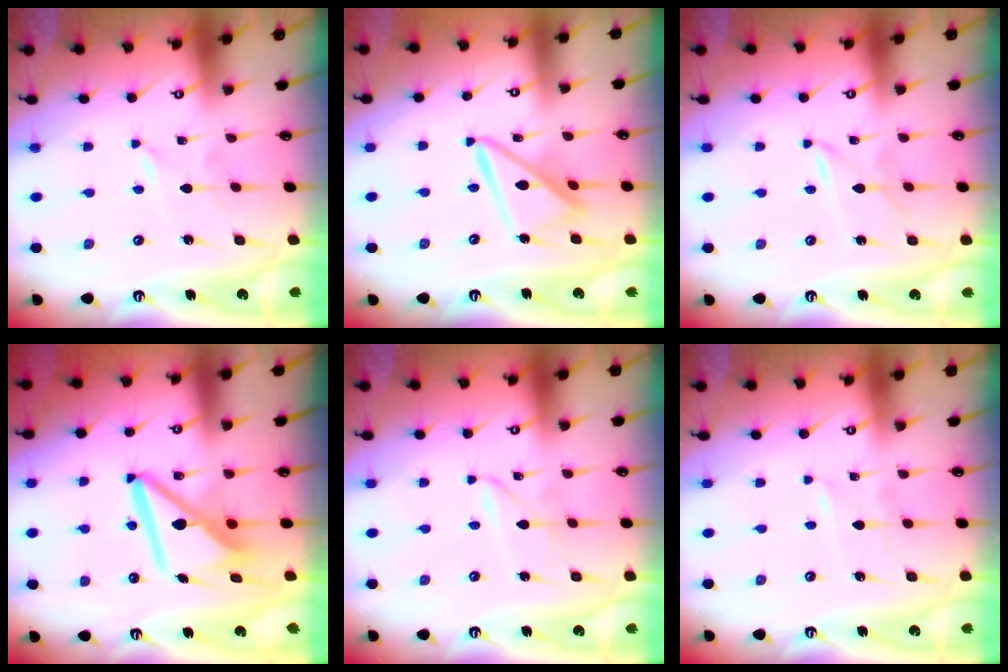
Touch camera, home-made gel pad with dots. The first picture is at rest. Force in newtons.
{"total": 14.0, "press": 13.9, "slide": 1.3}
{"total": 2.7, "press": 2.7, "slide": 0.3}
{"total": 11.2, "press": 11.2, "slide": 0.9}
{"total": 1.9, "press": 1.9, "slide": 0.2}
{"total": 0.0}